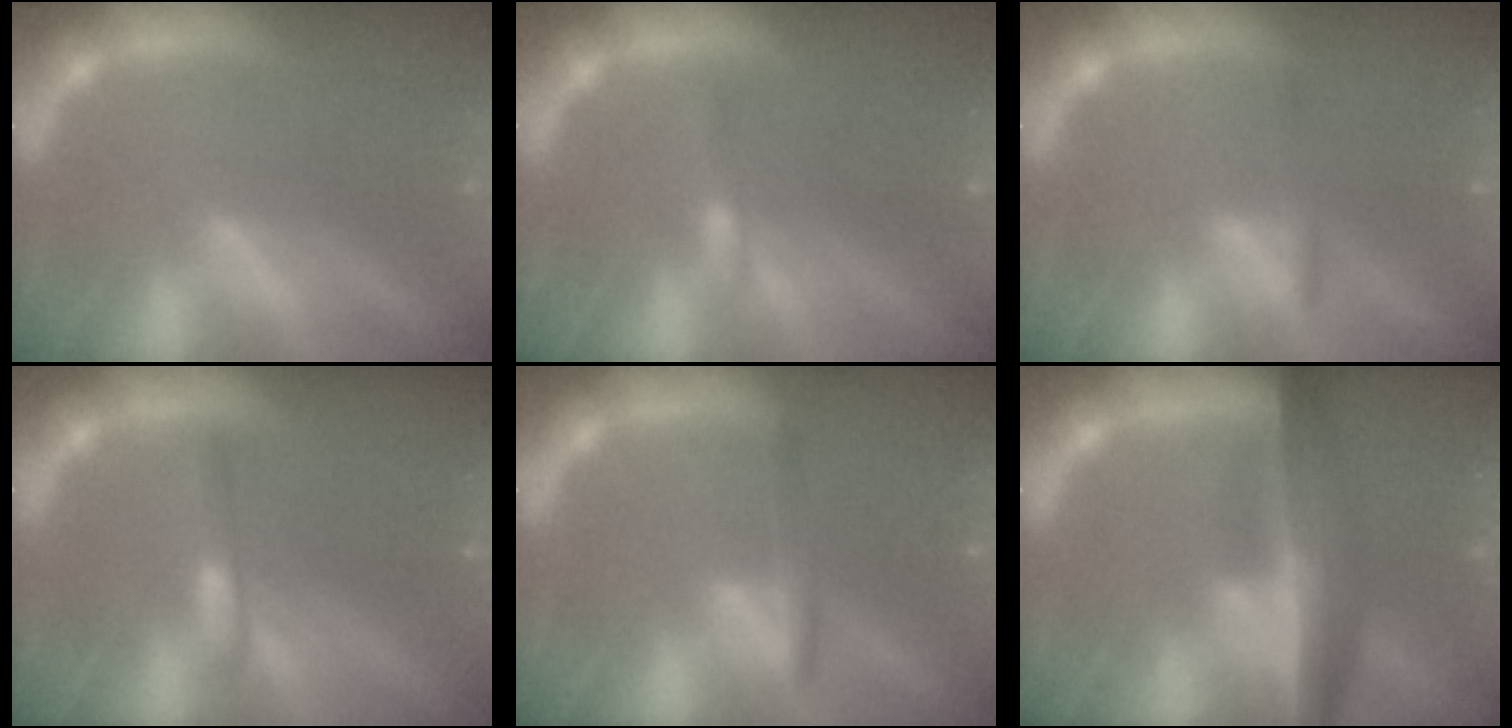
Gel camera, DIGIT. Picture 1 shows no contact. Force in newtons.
{"total": 0.9}
{"total": 1.4}
{"total": 1.4}
{"total": 1.9}
{"total": 7.1}